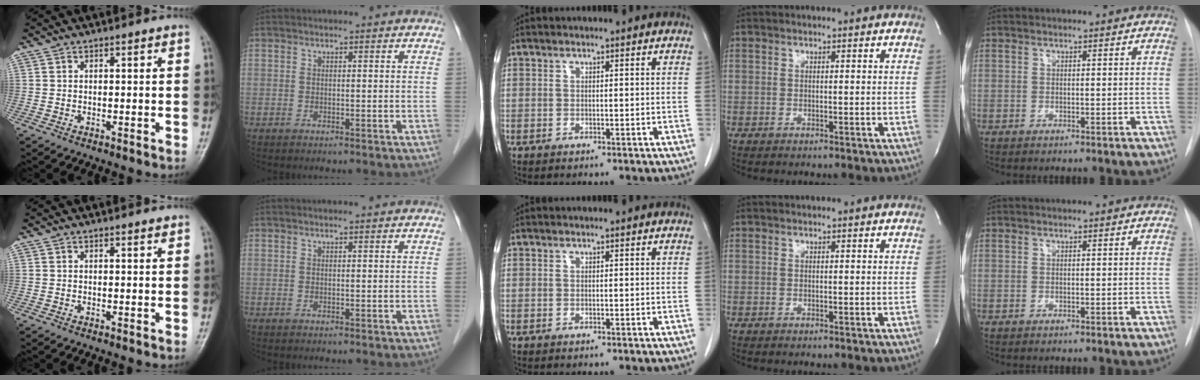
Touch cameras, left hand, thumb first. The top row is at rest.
{"thumb": {"total": 0.9, "force": [0.8, 0.2, 0.5], "torque": [-0.007, -0.004, 0.011]}, "index": {"total": 0.6, "force": [0.6, 0.0, 0.2], "torque": [-0.007, 0.004, 0.009]}}